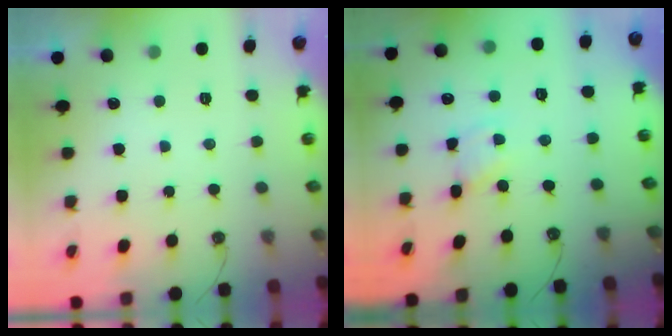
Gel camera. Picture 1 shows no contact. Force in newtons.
{"total": 1.5, "press": 1.5, "slide": 0.0}